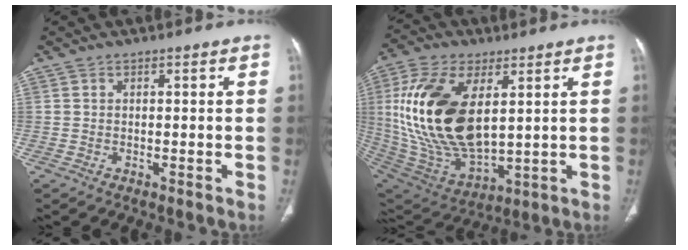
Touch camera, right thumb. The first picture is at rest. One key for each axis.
{"total": 24.1, "fx": 4.6, "fy": 12.7, "fz": 20.0, "tx": -0.401, "ty": -0.027, "tz": 0.096}